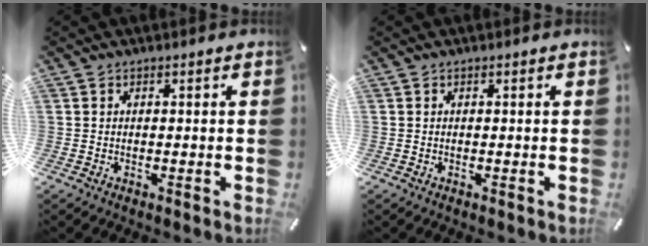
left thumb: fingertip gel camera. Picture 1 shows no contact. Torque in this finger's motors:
{"motor_torque": [0.00, 0.00, 0.00, 0.00, 0.00]}